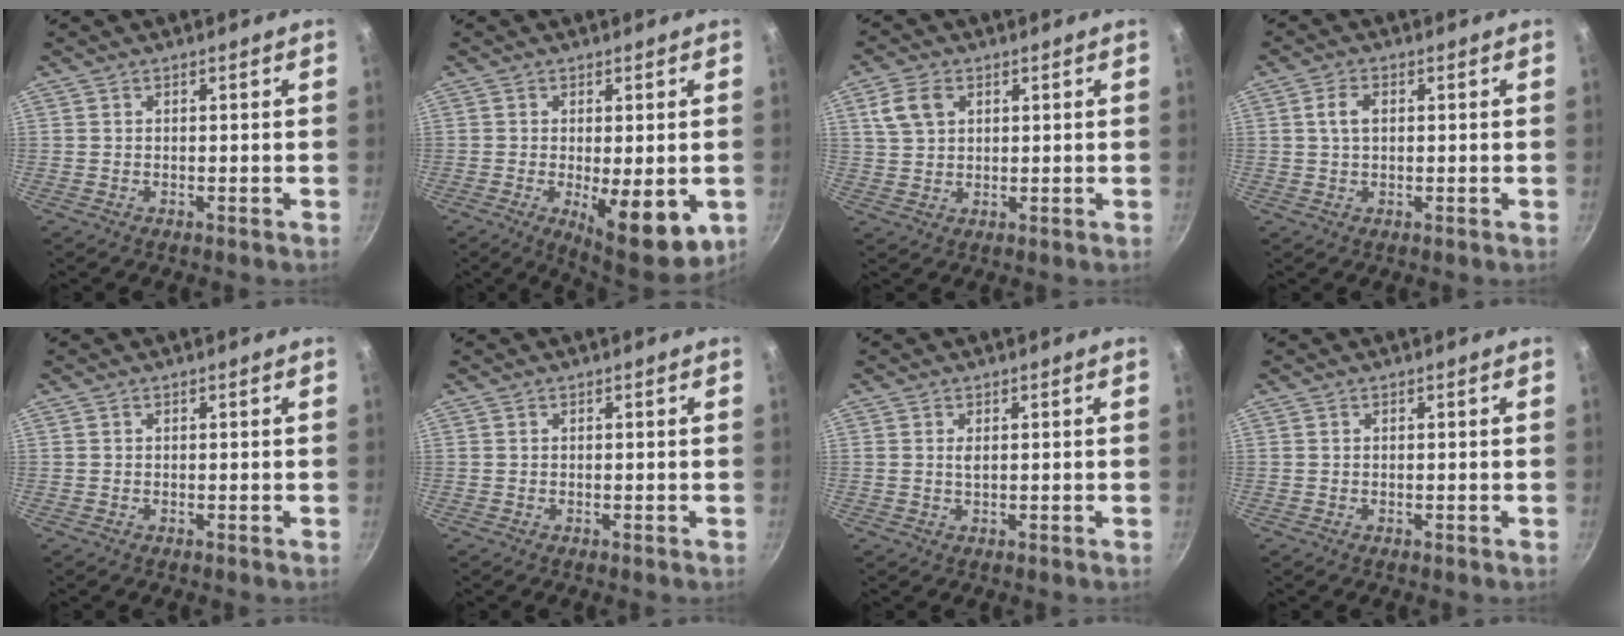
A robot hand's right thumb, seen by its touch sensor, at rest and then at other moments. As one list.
[{"total": 12.3, "force": [-3.4, 4.4, 11.0], "torque": [-0.144, -0.023, -0.037]}, {"total": 5.8, "force": [2.3, 4.0, 3.6], "torque": [-0.063, 0.002, 0.047]}, {"total": 3.3, "force": [0.6, 1.9, 2.6], "torque": [-0.053, 0.003, 0.010]}, {"total": 0.0}, {"total": 0.0}, {"total": 1.2, "force": [0.3, 0.5, 1.0], "torque": [-0.021, -0.002, 0.008]}, {"total": 0.0}]